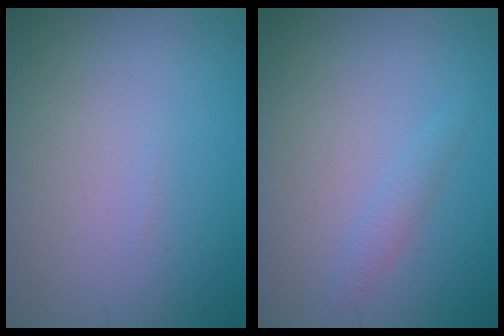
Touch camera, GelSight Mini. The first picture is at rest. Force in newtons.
{"total": 1.1, "press": 1.1, "slide": 0.1}